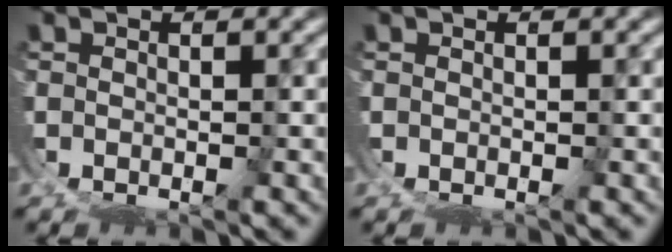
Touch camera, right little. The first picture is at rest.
{"total": 0.0}